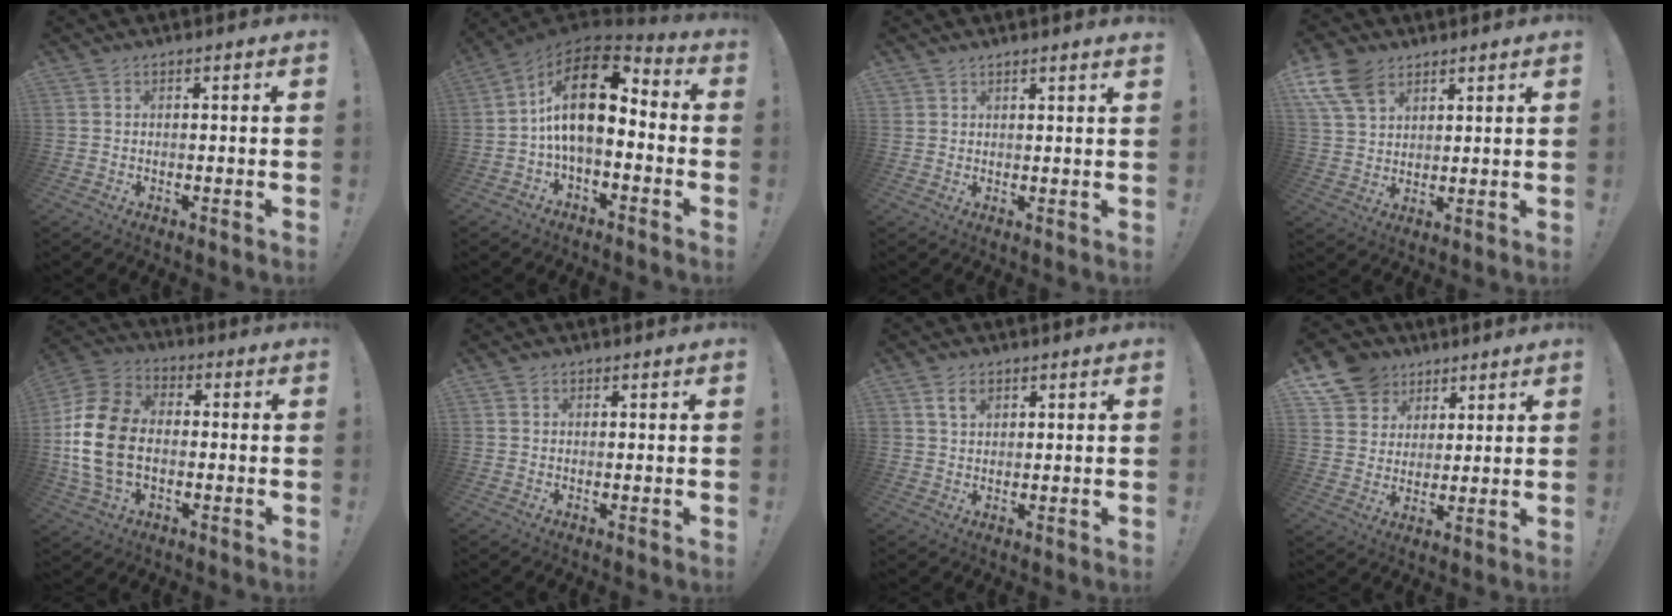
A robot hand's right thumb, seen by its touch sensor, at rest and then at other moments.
{"total": 16.6, "force": [2.3, 8.2, 14.3], "torque": [-0.255, -0.003, 0.042]}
{"total": 1.9, "force": [1.8, 0.4, 0.2], "torque": [-0.003, -0.011, 0.035]}
{"total": 11.1, "force": [6.5, 7.0, 5.7], "torque": [-0.113, -0.022, 0.128]}
{"total": 18.1, "force": [-1.5, 12.6, 12.9], "torque": [-0.246, 0.023, -0.020]}
{"total": 0.8, "force": [0.4, 0.7, 0.0], "torque": [0.003, 0.000, 0.008]}
{"total": 3.7, "force": [2.0, 2.2, 2.1], "torque": [-0.028, -0.003, 0.034]}
{"total": 11.1, "force": [6.5, 8.7, 2.3], "torque": [-0.038, -0.045, 0.131]}